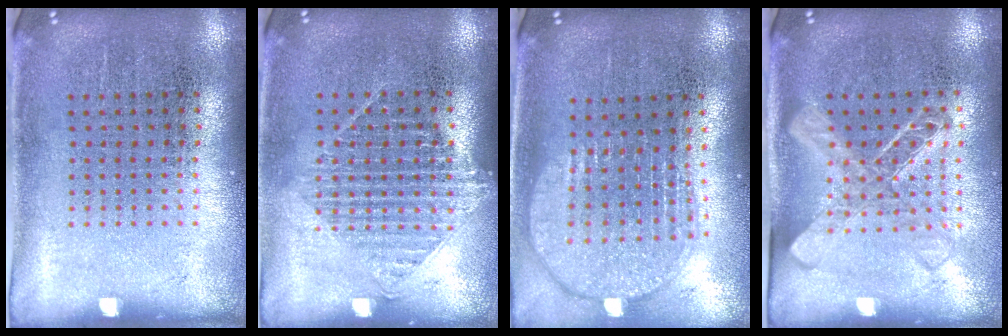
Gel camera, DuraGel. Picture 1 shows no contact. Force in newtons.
{"total": 1.0, "press": 1.0, "slide": 0.4}
{"total": 1.9, "press": 1.7, "slide": 1.0}
{"total": 1.6, "press": 1.5, "slide": 0.7}